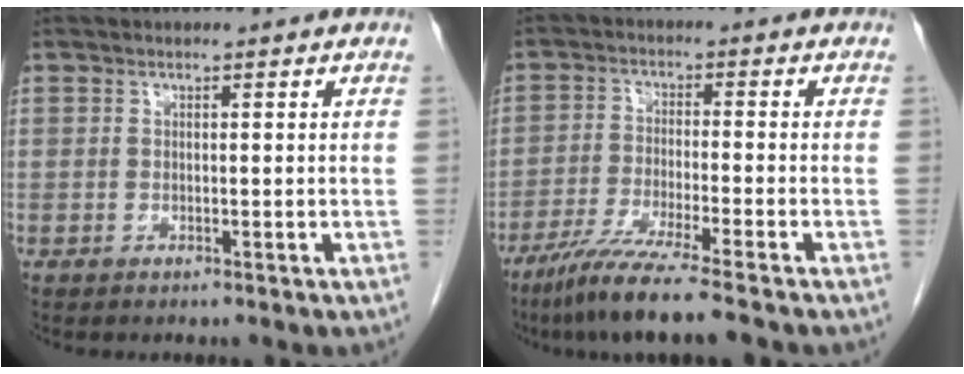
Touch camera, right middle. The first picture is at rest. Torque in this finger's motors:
{"motor_torque": [1.26, -0.88, 0.40, 0.14]}